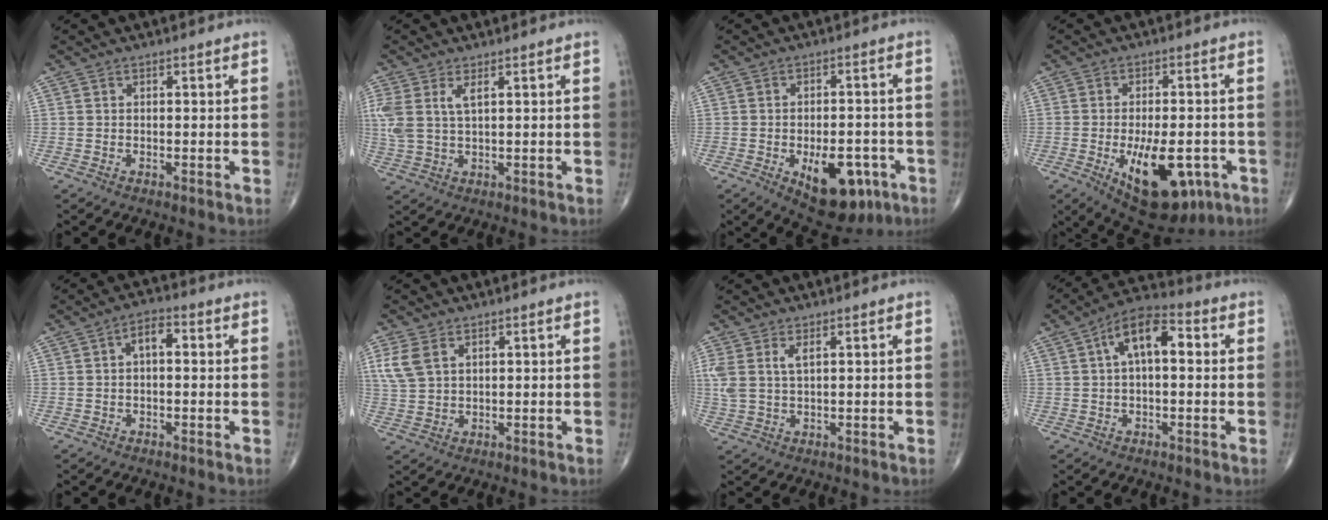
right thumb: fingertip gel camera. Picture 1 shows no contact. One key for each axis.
{"total": 6.1, "fx": 2.1, "fy": 2.7, "fz": 5.0, "tx": -0.132, "ty": 0.007, "tz": 0.050}
{"total": 13.3, "fx": -5.3, "fy": 7.0, "fz": 10.0, "tx": -0.115, "ty": 0.016, "tz": -0.062}
{"total": 16.6, "fx": -5.9, "fy": 8.1, "fz": 13.2, "tx": -0.187, "ty": 0.003, "tz": -0.067}
{"total": 3.9, "fx": 0.3, "fy": 2.1, "fz": 3.3, "tx": -0.043, "ty": 0.016, "tz": -0.003}
{"total": 5.3, "fx": 2.3, "fy": 3.3, "fz": 3.5, "tx": -0.078, "ty": -0.001, "tz": 0.054}
{"total": 4.5, "fx": 1.7, "fy": 1.9, "fz": 3.7, "tx": -0.097, "ty": 0.007, "tz": 0.043}
{"total": 10.0, "fx": 2.0, "fy": 5.0, "fz": 8.5, "tx": -0.138, "ty": 0.034, "tz": 0.019}